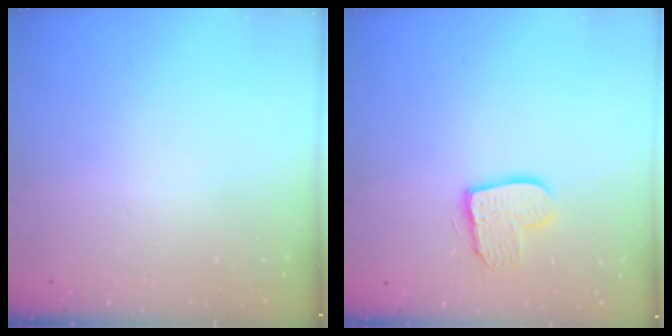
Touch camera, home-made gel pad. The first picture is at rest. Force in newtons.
{"total": 10.3, "press": 10.3, "slide": 0.8}